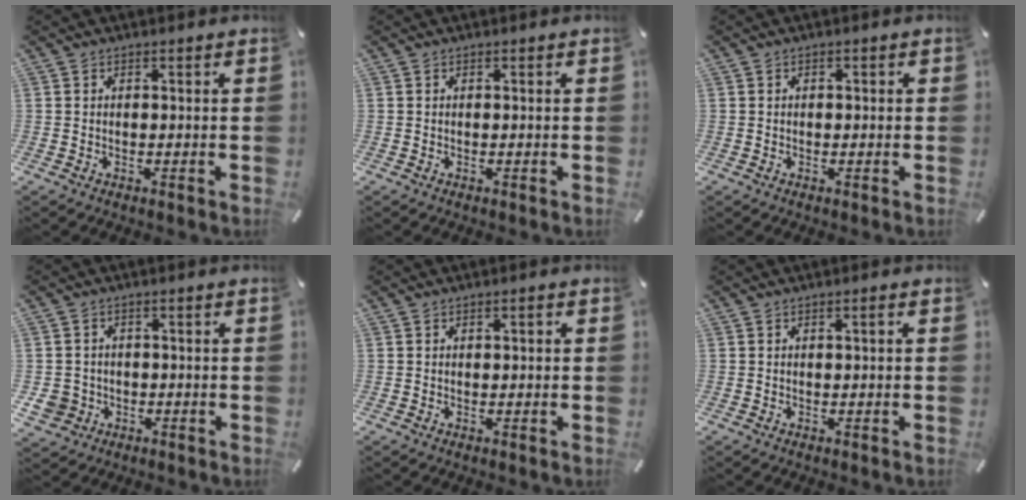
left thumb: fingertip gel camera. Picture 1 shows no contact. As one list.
[{"total": 0.0}, {"total": 0.5, "force": [-0.1, 0.4, 0.3], "torque": [-0.005, 0.002, -0.002]}, {"total": 5.1, "force": [-1.4, 4.7, 1.2], "torque": [-0.042, 0.005, -0.026]}, {"total": 0.9, "force": [0.1, 0.5, 0.7], "torque": [-0.013, 0.004, 0.000]}, {"total": 0.8, "force": [0.1, 0.1, 0.8], "torque": [-0.015, 0.002, 0.002]}]